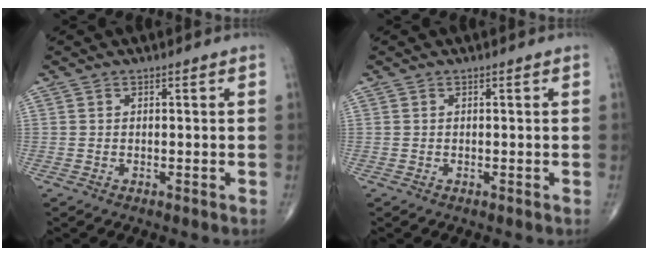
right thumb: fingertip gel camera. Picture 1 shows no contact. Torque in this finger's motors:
{"motor_torque": [0.00, 0.00, 0.00, 0.00, 0.00]}